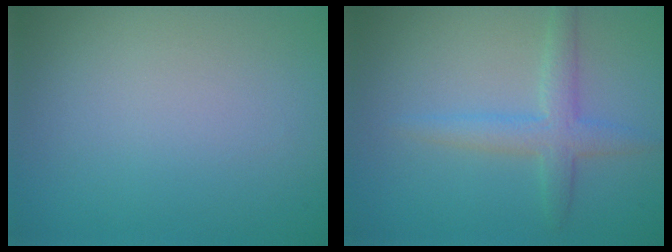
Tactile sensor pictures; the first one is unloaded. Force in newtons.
{"total": 2.9, "press": 2.9, "slide": 0.1}